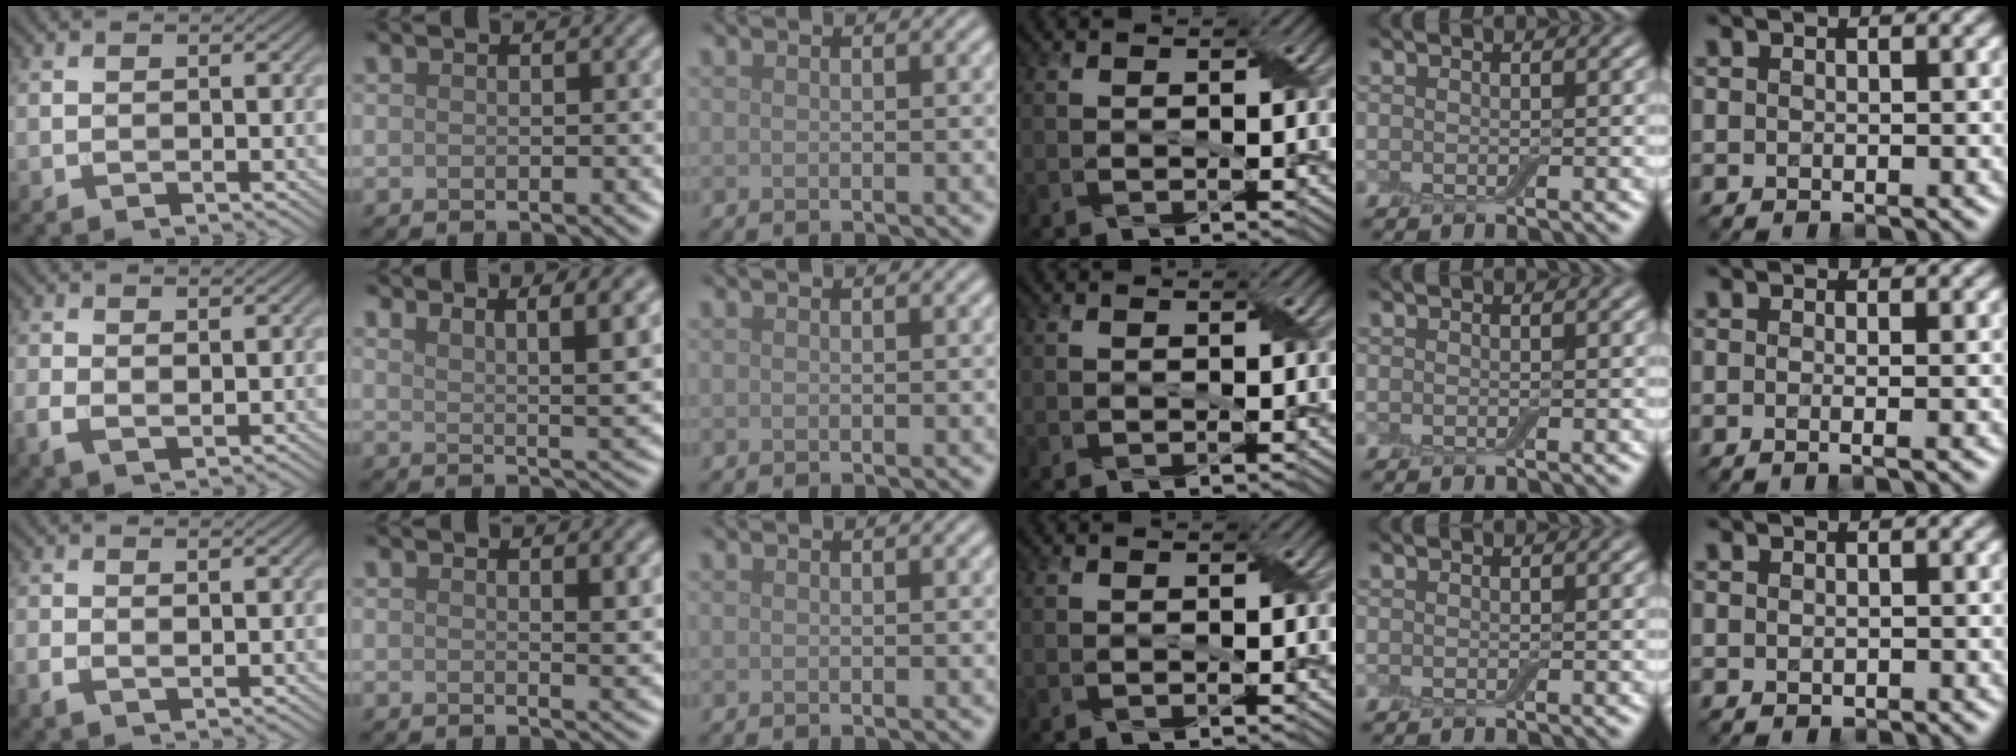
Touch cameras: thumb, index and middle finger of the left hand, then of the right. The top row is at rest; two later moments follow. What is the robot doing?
{"motion": "peel", "object": "bubble wrap"}